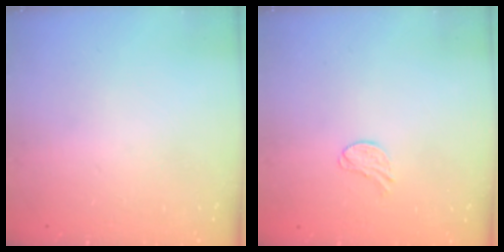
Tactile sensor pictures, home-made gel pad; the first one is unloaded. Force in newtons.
{"total": 5.3, "press": 5.3, "slide": 0.5}